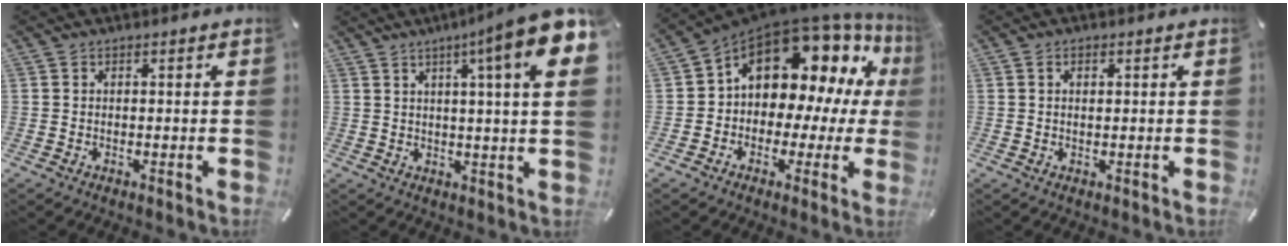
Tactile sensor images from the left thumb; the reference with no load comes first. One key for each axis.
{"total": 13.7, "fx": 6.2, "fy": 0.4, "fz": 12.2, "tx": -0.190, "ty": -0.035, "tz": 0.088}
{"total": 14.7, "fx": 7.8, "fy": 9.3, "fz": 8.4, "tx": -0.133, "ty": -0.069, "tz": 0.133}
{"total": 1.3, "fx": 0.4, "fy": 0.7, "fz": 1.0, "tx": -0.023, "ty": 0.003, "tz": 0.007}